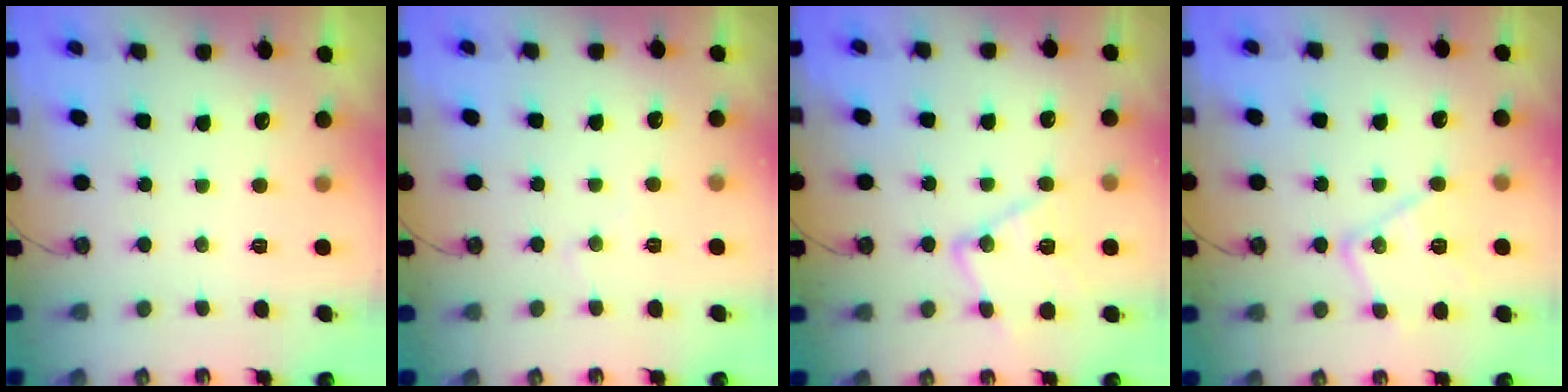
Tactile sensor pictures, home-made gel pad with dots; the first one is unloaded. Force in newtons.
{"total": 4.1, "press": 4.0, "slide": 0.7}
{"total": 13.5, "press": 13.5, "slide": 0.6}
{"total": 14.0, "press": 14.0, "slide": 1.1}